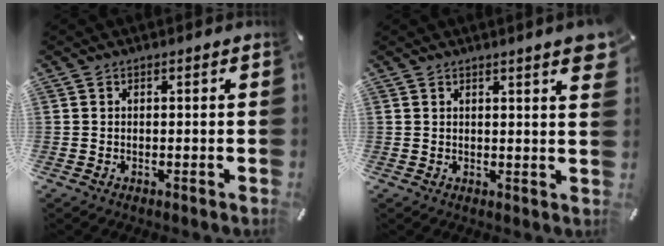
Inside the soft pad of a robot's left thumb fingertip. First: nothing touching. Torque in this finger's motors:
{"motor_torque": [2.45, 2.56, 1.47, -1.30, 0.04]}